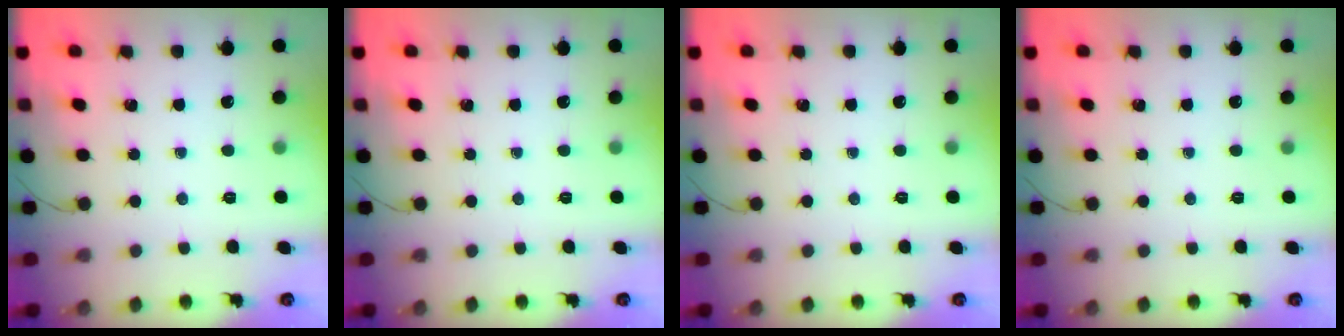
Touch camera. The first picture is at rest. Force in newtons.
{"total": 0.0}
{"total": 0.0}
{"total": 0.0}